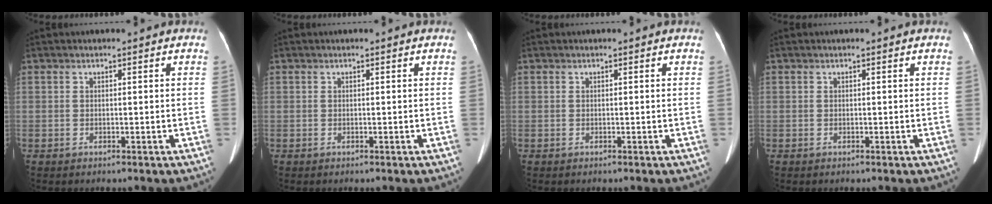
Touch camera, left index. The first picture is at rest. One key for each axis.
{"total": 0.0}
{"total": 0.0}
{"total": 0.0}